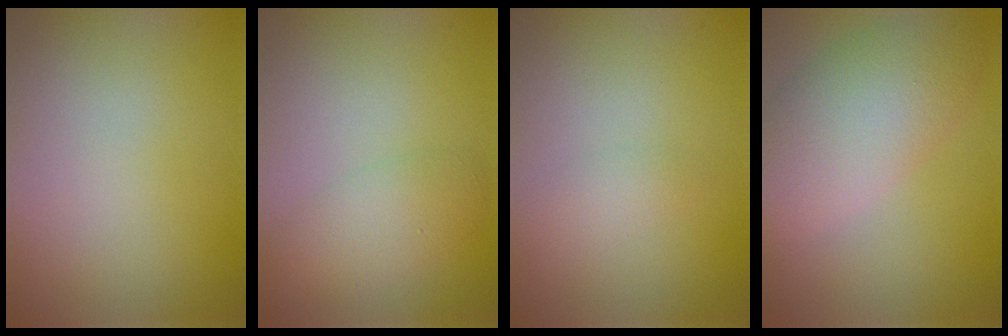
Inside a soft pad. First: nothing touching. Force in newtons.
{"total": 2.8, "press": 2.8, "slide": 0.2}
{"total": 1.1, "press": 1.1, "slide": 0.1}
{"total": 6.1, "press": 6.1, "slide": 0.1}